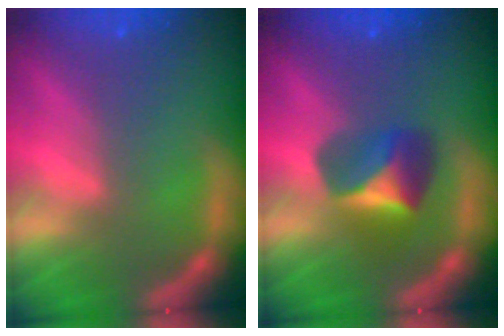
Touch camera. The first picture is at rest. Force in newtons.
{"total": 3.9}